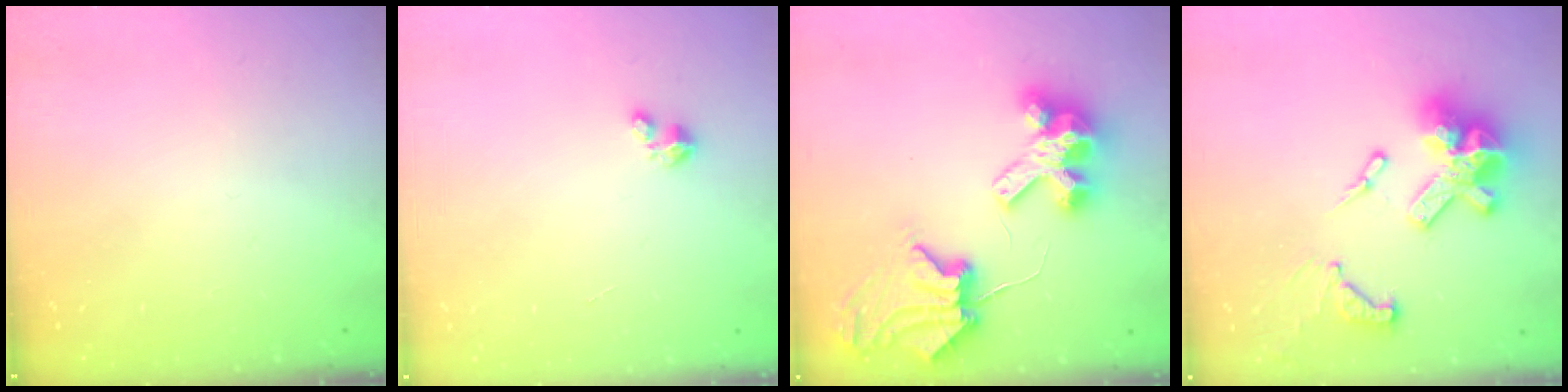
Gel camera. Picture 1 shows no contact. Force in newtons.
{"total": 1.5, "press": 1.5, "slide": 0.1}
{"total": 8.3, "press": 8.2, "slide": 1.1}
{"total": 18.8, "press": 18.8, "slide": 1.6}